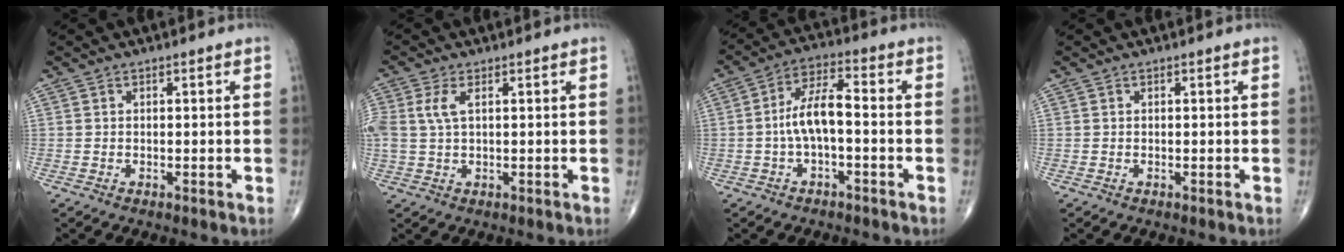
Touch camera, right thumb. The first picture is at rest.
{"total": 3.5, "force": [1.0, 1.5, 3.1], "torque": [-0.089, 0.010, 0.023]}
{"total": 7.8, "force": [-1.2, 3.0, 7.0], "torque": [-0.137, 0.035, -0.027]}
{"total": 0.0}